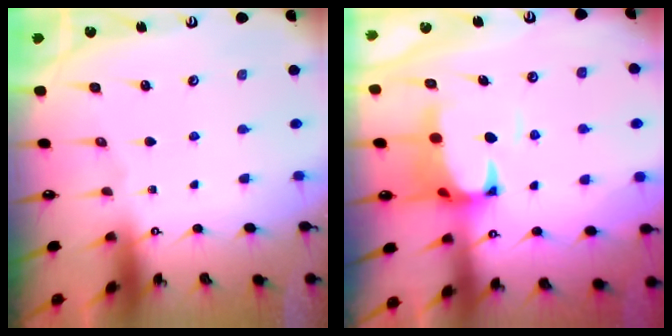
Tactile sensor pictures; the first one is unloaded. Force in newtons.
{"total": 2.6, "press": 2.4, "slide": 1.1}